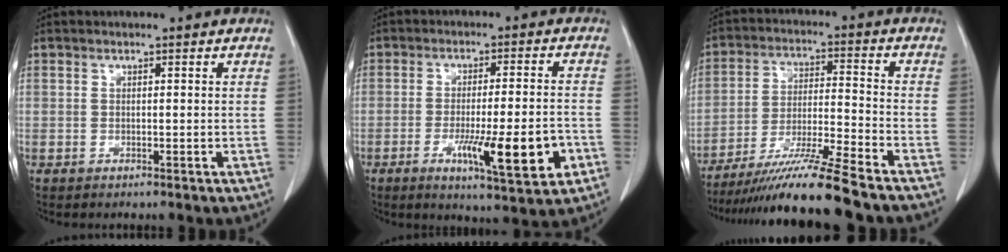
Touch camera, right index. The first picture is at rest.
{"total": 12.1, "force": [-4.5, 1.2, 11.2], "torque": [-0.169, -0.016, -0.060]}
{"total": 13.8, "force": [-11.3, -1.7, 7.7], "torque": [-0.135, -0.023, -0.196]}